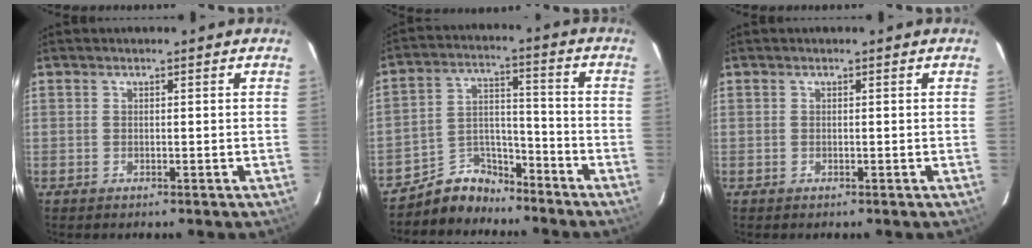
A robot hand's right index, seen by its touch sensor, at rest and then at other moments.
{"total": 8.3, "force": [-7.3, 3.9, 0.7], "torque": [-0.019, 0.042, -0.133]}
{"total": 0.0}